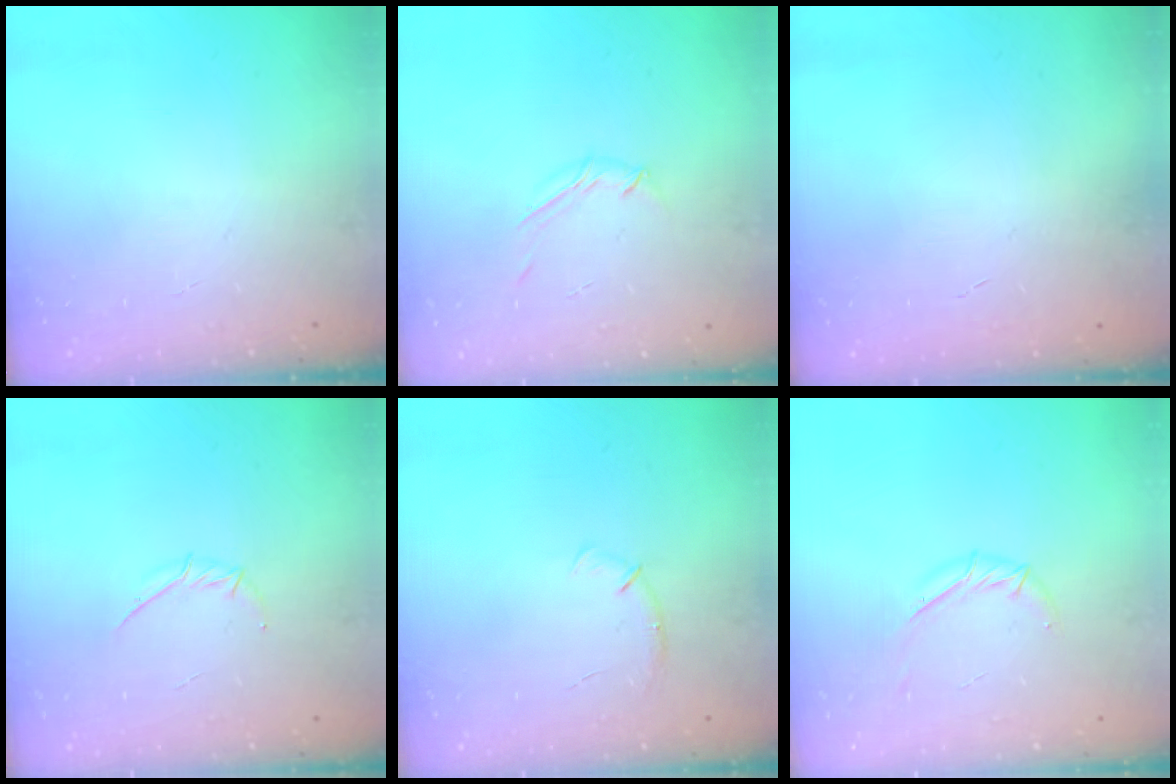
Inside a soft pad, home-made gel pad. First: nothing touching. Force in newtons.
{"total": 4.4, "press": 4.3, "slide": 0.8}
{"total": 0.0}
{"total": 3.9, "press": 3.8, "slide": 0.8}
{"total": 4.3, "press": 4.1, "slide": 1.1}
{"total": 5.8, "press": 5.7, "slide": 1.3}